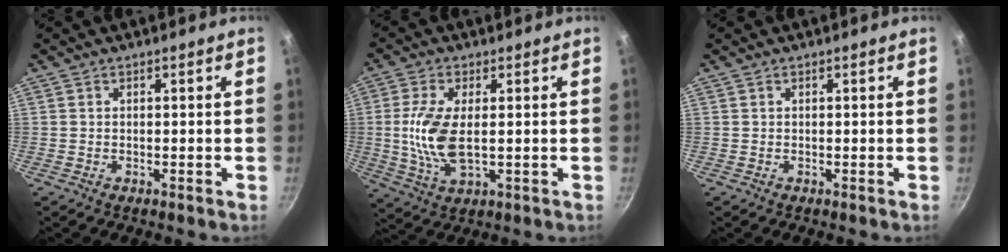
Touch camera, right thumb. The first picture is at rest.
{"total": 10.2, "force": [0.4, 4.6, 9.1], "torque": [-0.192, -0.007, 0.009]}
{"total": 0.0}